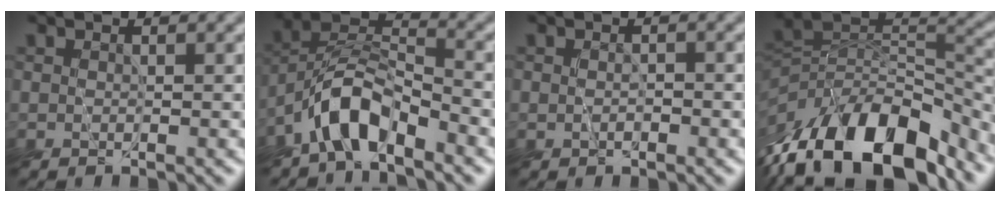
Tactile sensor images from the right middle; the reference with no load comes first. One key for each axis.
{"total": 6.1, "fx": -4.5, "fy": 2.1, "fz": 3.5, "tx": -0.061, "ty": 0.009, "tz": -0.096}
{"total": 0.8, "fx": -0.4, "fy": 0.6, "fz": 0.5, "tx": -0.008, "ty": -0.002, "tz": -0.008}
{"total": 14.6, "fx": -9.7, "fy": 6.5, "fz": 8.8, "tx": -0.176, "ty": 0.013, "tz": -0.173}